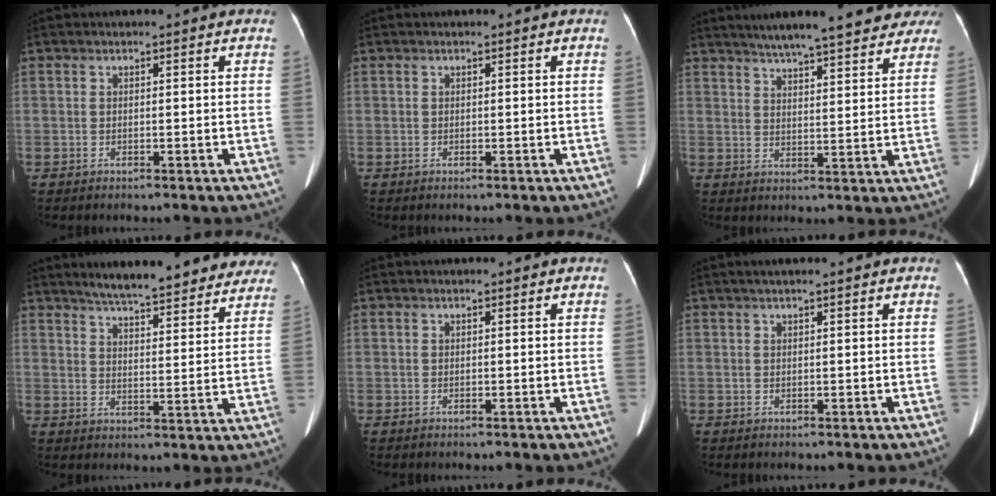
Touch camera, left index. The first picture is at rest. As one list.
[{"total": 0.0}, {"total": 18.5, "force": [15.7, 3.4, 9.3], "torque": [-0.132, 0.024, 0.203]}, {"total": 20.3, "force": [17.8, 3.5, 9.1], "torque": [-0.117, 0.000, 0.222]}, {"total": 0.0}, {"total": 1.5, "force": [1.0, -0.1, 1.1], "torque": [-0.020, 0.013, 0.021]}]